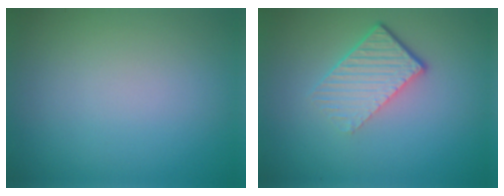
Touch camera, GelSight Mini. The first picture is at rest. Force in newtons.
{"total": 4.4, "press": 2.8, "slide": 3.3}